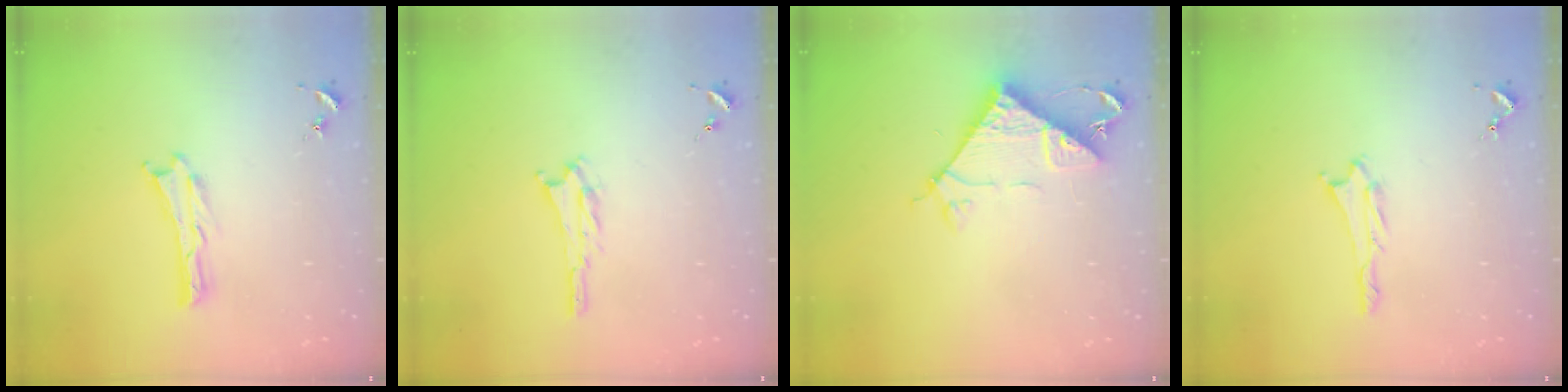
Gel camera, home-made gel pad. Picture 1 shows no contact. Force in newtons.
{"total": 1.5, "press": 1.5, "slide": 0.3}
{"total": 7.7, "press": 7.7, "slide": 0.8}
{"total": 1.2, "press": 1.2, "slide": 0.1}